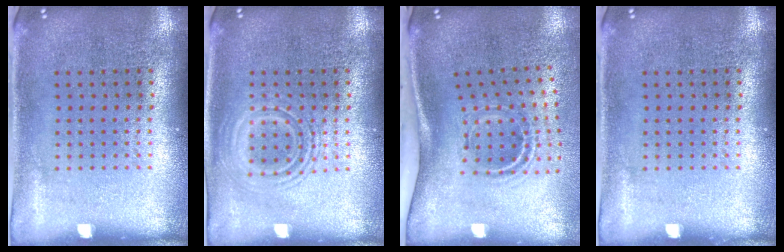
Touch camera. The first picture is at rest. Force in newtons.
{"total": 1.4, "press": 1.4, "slide": 0.2}
{"total": 2.1, "press": 1.2, "slide": 1.8}
{"total": 0.0}